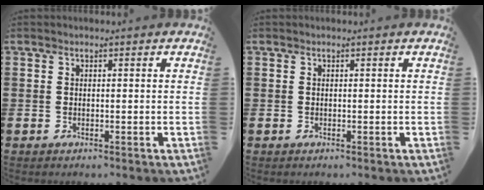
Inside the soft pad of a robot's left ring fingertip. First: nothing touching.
{"total": 0.0}